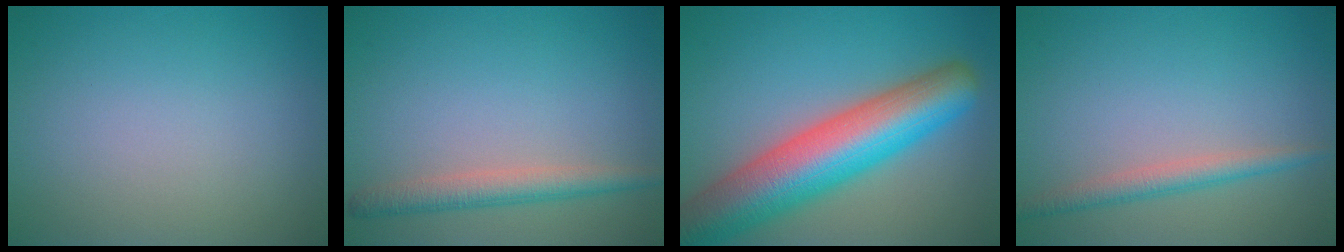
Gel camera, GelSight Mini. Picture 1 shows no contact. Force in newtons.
{"total": 2.9, "press": 2.9, "slide": 0.1}
{"total": 11.3, "press": 11.3, "slide": 0.5}
{"total": 2.4, "press": 2.4, "slide": 0.0}